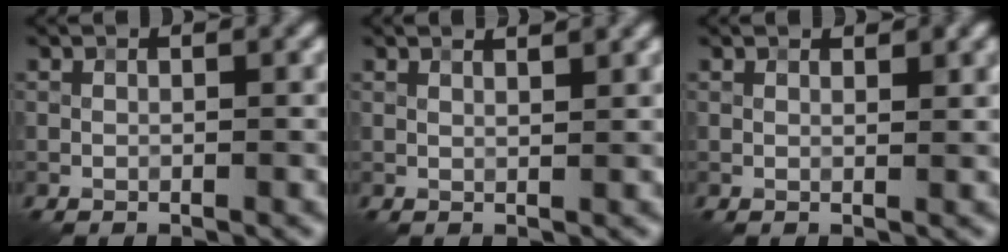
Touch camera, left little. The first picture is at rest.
{"total": 1.8, "force": [1.5, 0.5, 1.0], "torque": [-0.007, 0.005, 0.005]}
{"total": 1.0, "force": [0.8, 0.2, 0.5], "torque": [-0.010, 0.000, 0.012]}